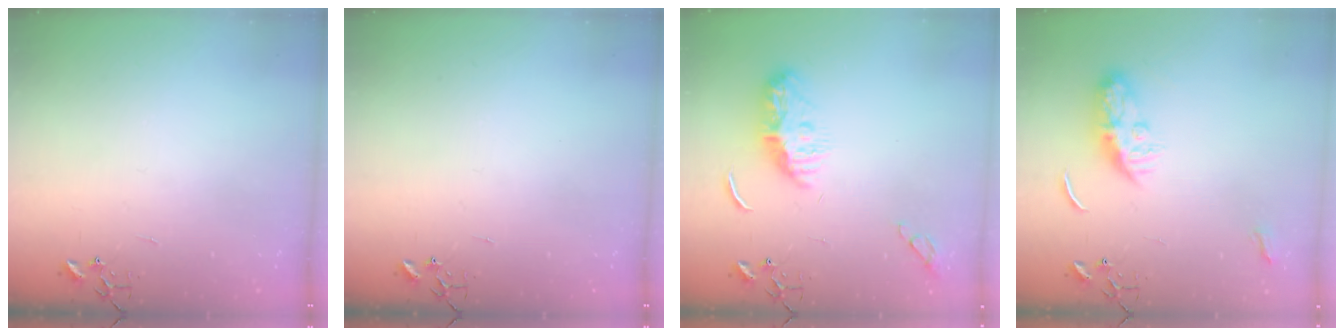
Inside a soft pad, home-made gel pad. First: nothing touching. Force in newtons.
{"total": 0.0}
{"total": 10.6, "press": 10.6, "slide": 0.5}
{"total": 9.1, "press": 9.1, "slide": 0.4}